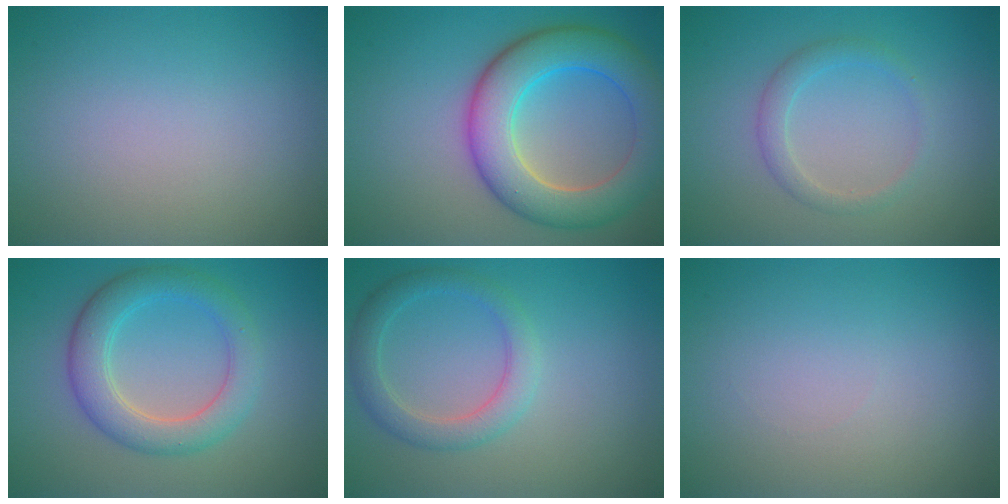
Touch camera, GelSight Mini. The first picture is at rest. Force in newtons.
{"total": 8.2, "press": 8.1, "slide": 0.3}
{"total": 1.9, "press": 1.9, "slide": 0.1}
{"total": 4.7, "press": 4.7, "slide": 0.2}
{"total": 3.0, "press": 3.0, "slide": 0.1}
{"total": 0.0}